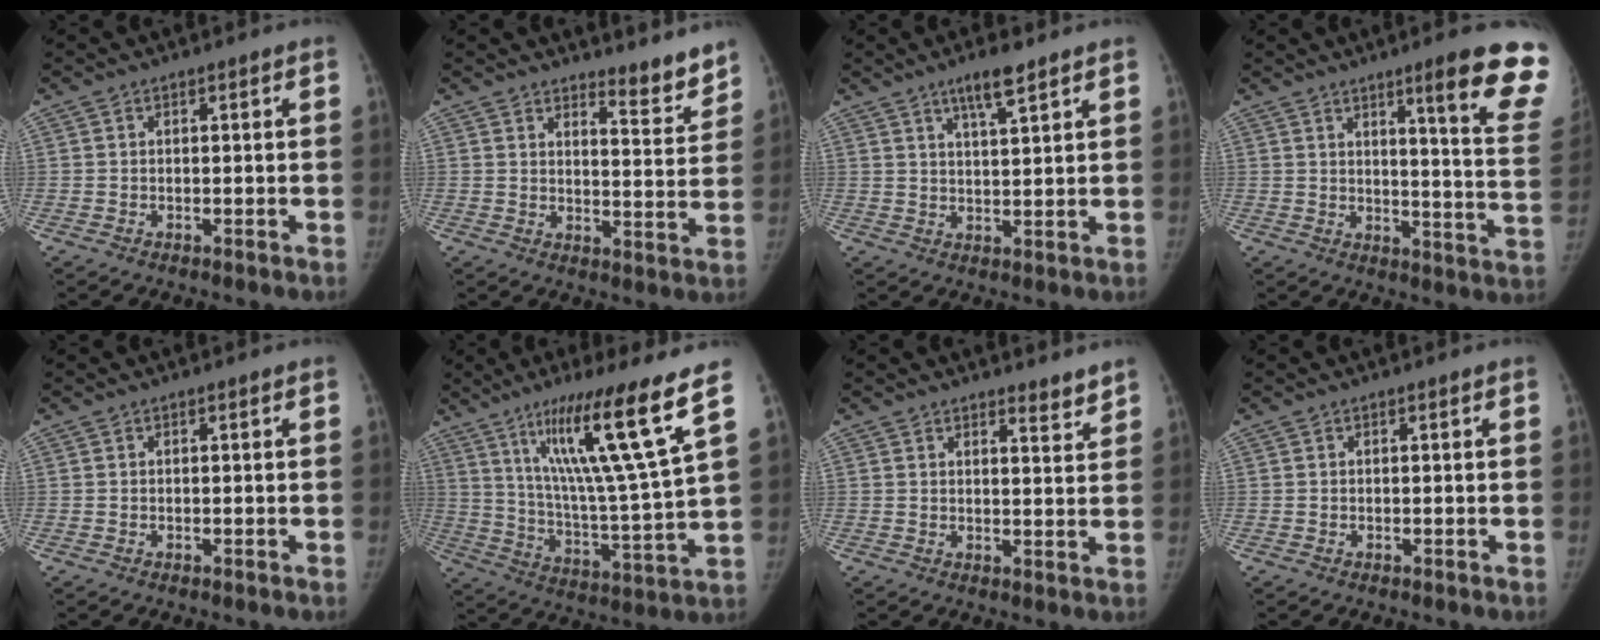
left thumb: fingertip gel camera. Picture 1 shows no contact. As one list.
[{"total": 6.4, "force": [5.9, 1.3, 2.1], "torque": [-0.005, -0.060, 0.082]}, {"total": 5.6, "force": [3.8, 0.9, 4.0], "torque": [-0.065, -0.023, 0.067]}, {"total": 16.7, "force": [10.8, 1.3, 12.7], "torque": [-0.132, -0.066, 0.133]}, {"total": 0.0}, {"total": 20.4, "force": [11.2, 0.2, 17.0], "torque": [-0.262, -0.062, 0.187]}, {"total": 3.1, "force": [2.9, 0.8, 0.9], "torque": [0.002, -0.027, 0.037]}, {"total": 0.0}]